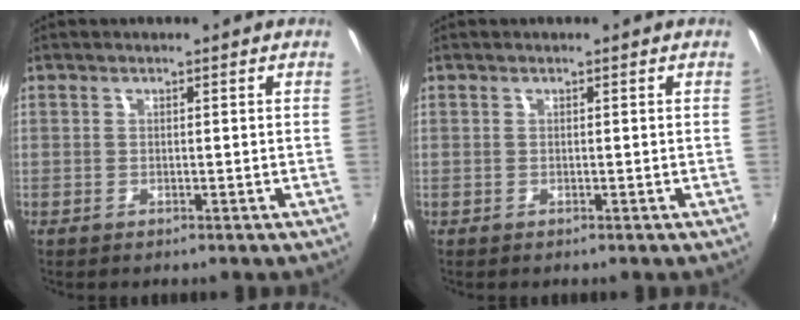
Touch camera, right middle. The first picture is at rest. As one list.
[{"total": 0.0}]